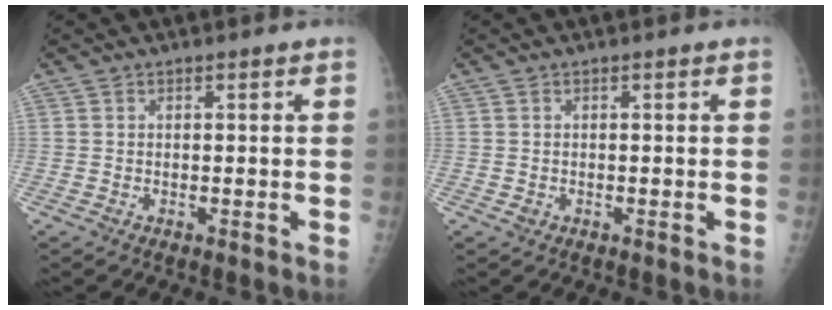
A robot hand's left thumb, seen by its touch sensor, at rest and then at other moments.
{"total": 0.8, "force": [-0.1, 0.8, 0.2], "torque": [-0.001, 0.001, -0.001]}